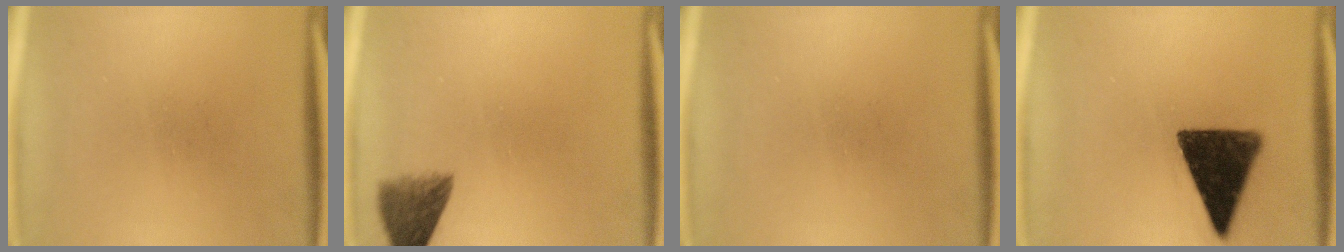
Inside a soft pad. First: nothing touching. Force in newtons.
{"total": 5.0}
{"total": 0.0}
{"total": 14.3}